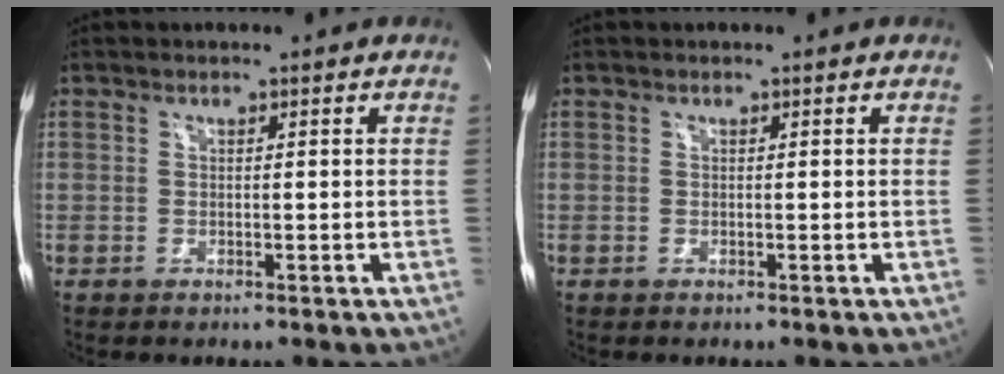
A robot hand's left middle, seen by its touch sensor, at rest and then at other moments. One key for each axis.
{"total": 0.0}